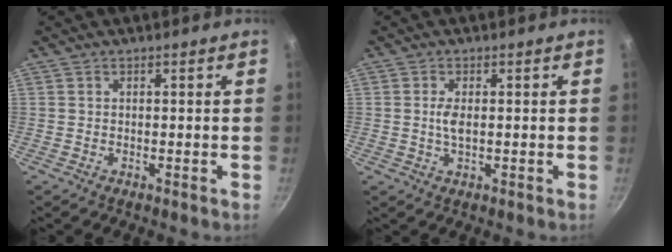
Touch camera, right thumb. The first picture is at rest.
{"total": 2.7, "force": [0.2, 1.2, 2.4], "torque": [-0.049, 0.000, 0.002]}